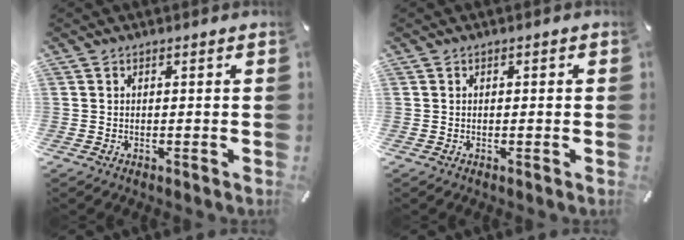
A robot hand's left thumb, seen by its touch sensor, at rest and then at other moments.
{"total": 0.5, "force": [-0.1, 0.3, 0.4], "torque": [-0.009, -0.001, -0.003]}